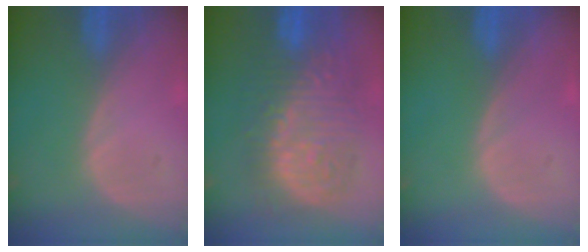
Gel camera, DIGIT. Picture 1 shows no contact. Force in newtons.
{"total": 13.1, "press": 13.1, "slide": 1.2}
{"total": 0.0}